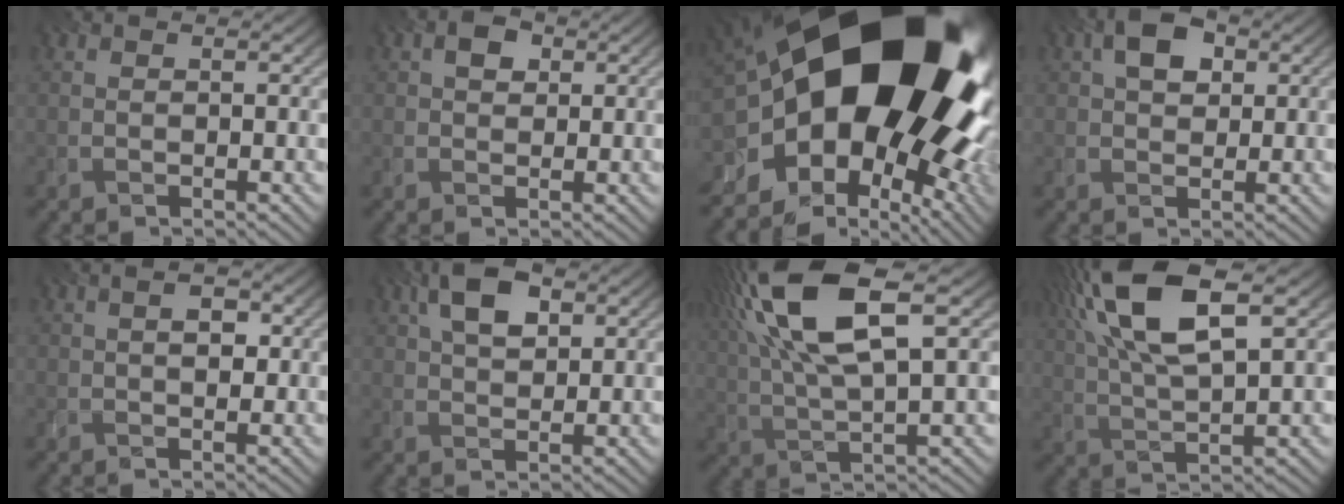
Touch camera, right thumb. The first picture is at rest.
{"total": 1.8, "force": [0.7, 1.2, 1.2], "torque": [-0.023, 0.006, 0.008]}
{"total": 22.5, "force": [1.7, 14.0, 17.6], "torque": [-0.298, -0.056, 0.052]}
{"total": 4.2, "force": [1.6, 2.5, 3.0], "torque": [-0.056, 0.010, 0.020]}
{"total": 1.8, "force": [0.1, 0.6, 1.6], "torque": [-0.022, -0.002, 0.002]}
{"total": 5.6, "force": [2.2, 2.7, 4.3], "torque": [-0.091, 0.008, 0.036]}
{"total": 15.3, "force": [6.2, 4.6, 13.2], "torque": [-0.299, 0.022, 0.114]}
{"total": 14.0, "force": [6.3, 4.3, 11.7], "torque": [-0.264, 0.022, 0.118]}